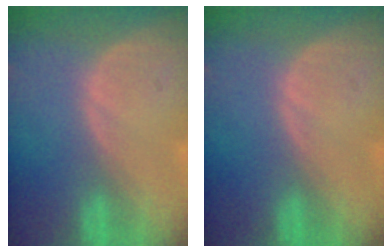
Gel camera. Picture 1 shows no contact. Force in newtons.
{"total": 0.0}